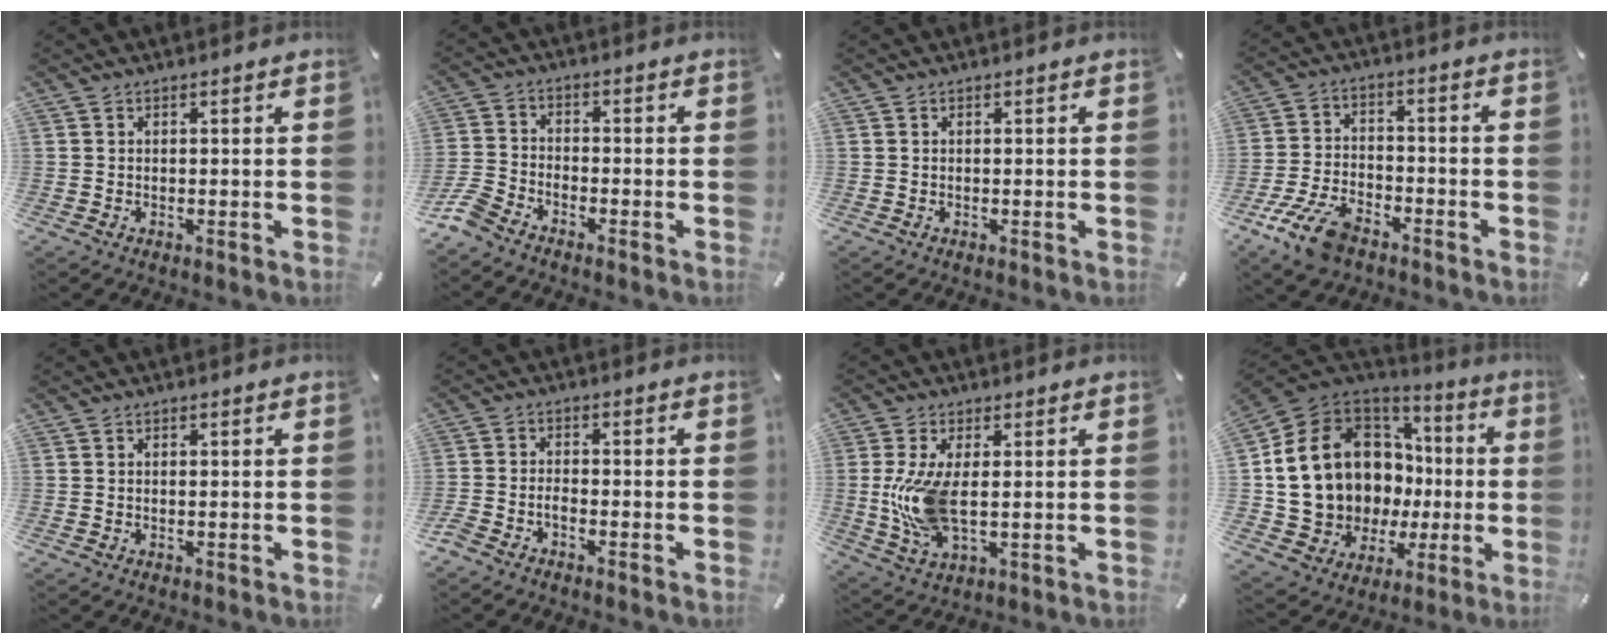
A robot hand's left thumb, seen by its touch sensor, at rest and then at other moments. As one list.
[{"total": 6.1, "force": [-5.1, 2.2, 2.4], "torque": [-0.073, 0.007, -0.104]}, {"total": 0.0}, {"total": 10.8, "force": [-7.0, 5.3, 6.3], "torque": [-0.129, 0.033, -0.129]}, {"total": 0.0}, {"total": 2.7, "force": [-2.3, 1.0, 1.0], "torque": [-0.031, 0.003, -0.046]}, {"total": 11.0, "force": [0.7, 5.2, 9.6], "torque": [-0.224, -0.019, 0.012]}, {"total": 17.5, "force": [2.5, 14.8, 8.9], "torque": [-0.188, -0.046, 0.081]}]